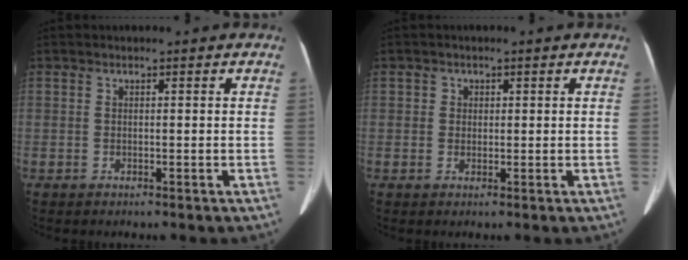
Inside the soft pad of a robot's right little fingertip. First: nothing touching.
{"total": 1.4, "force": [0.3, 1.4, 0.2], "torque": [0.001, 0.000, 0.002]}